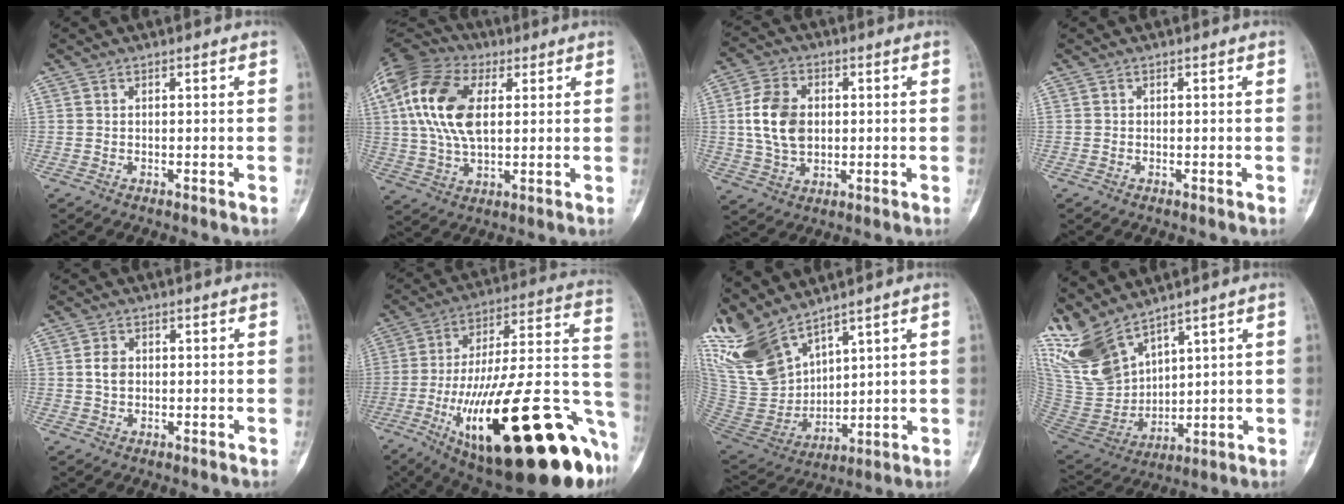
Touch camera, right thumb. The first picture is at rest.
{"total": 18.1, "force": [4.2, 10.3, 14.3], "torque": [-0.289, 0.008, 0.069]}
{"total": 10.8, "force": [1.0, 7.6, 7.6], "torque": [-0.131, 0.002, 0.023]}
{"total": 0.0}
{"total": 3.0, "force": [0.4, 2.2, 2.0], "torque": [-0.030, 0.002, 0.009]}
{"total": 39.0, "force": [-14.7, 11.5, 34.2], "torque": [-0.465, 0.040, -0.222]}
{"total": 16.7, "force": [13.4, 6.0, 7.9], "torque": [-0.144, -0.063, 0.289]}
{"total": 14.9, "force": [12.0, 5.5, 7.0], "torque": [-0.127, -0.060, 0.264]}